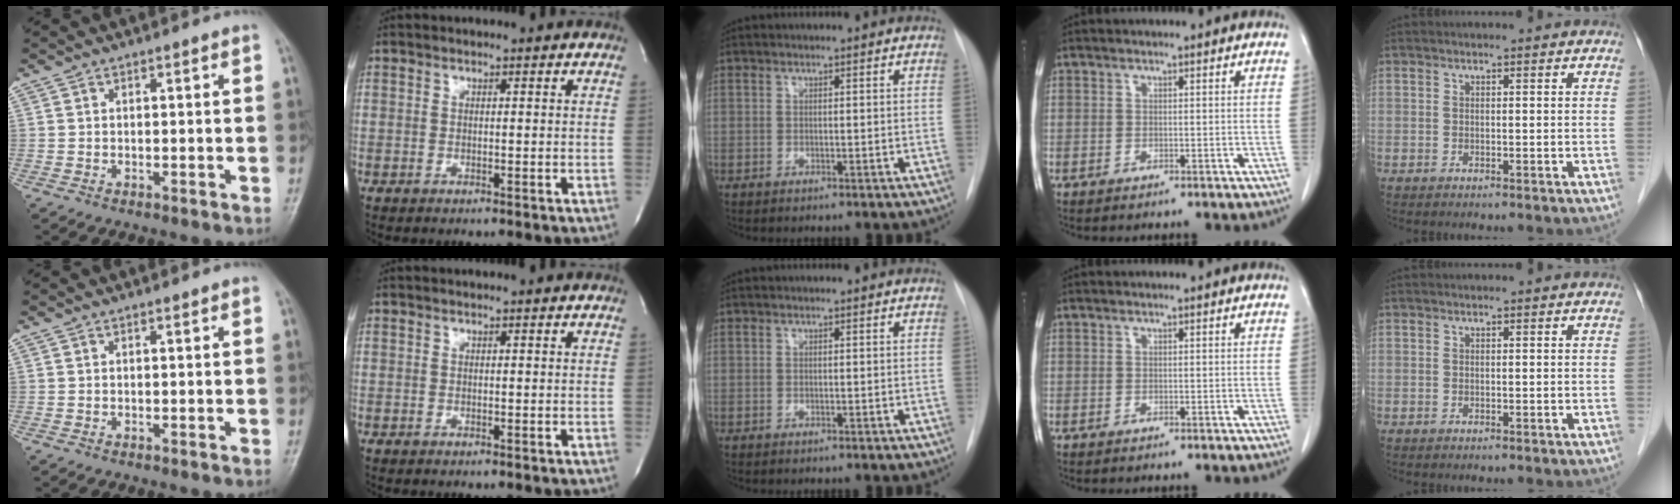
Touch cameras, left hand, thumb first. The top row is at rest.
{}